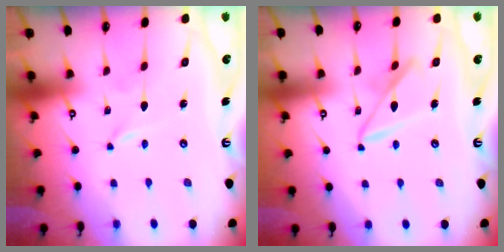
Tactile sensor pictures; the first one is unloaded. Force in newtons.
{"total": 10.4, "press": 10.4, "slide": 0.9}